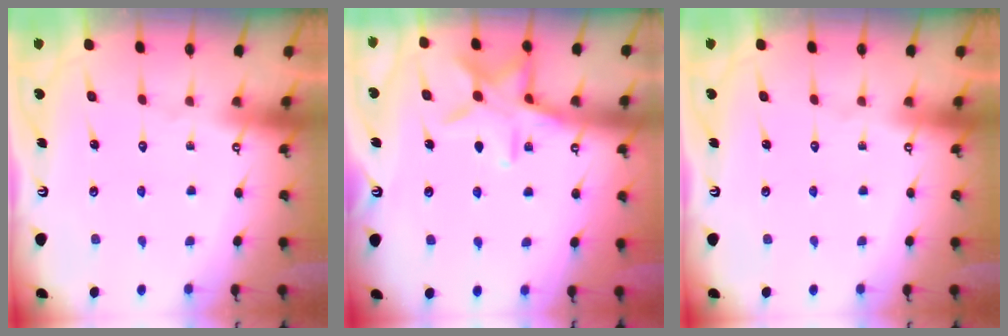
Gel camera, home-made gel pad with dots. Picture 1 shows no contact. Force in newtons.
{"total": 12.2, "press": 12.2, "slide": 0.8}
{"total": 0.0}